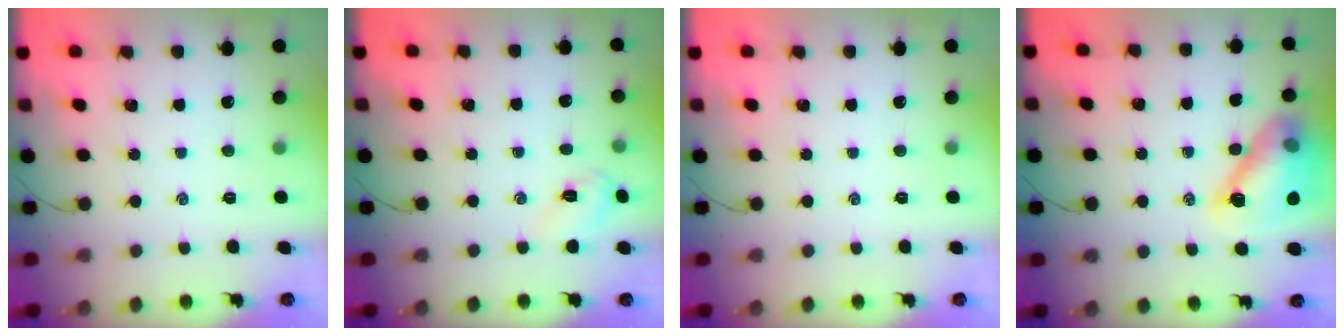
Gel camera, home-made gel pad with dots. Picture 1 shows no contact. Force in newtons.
{"total": 3.5, "press": 3.4, "slide": 0.9}
{"total": 0.0}
{"total": 14.3, "press": 14.0, "slide": 2.8}